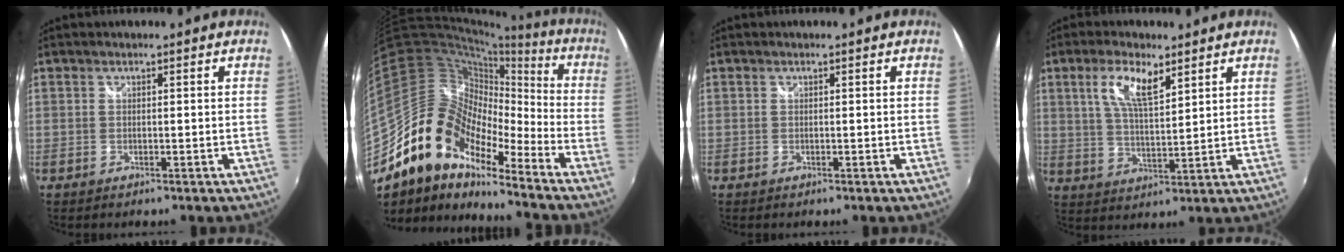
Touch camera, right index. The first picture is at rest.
{"total": 17.9, "force": [-12.1, 9.1, 9.4], "torque": [-0.165, -0.008, -0.236]}
{"total": 0.0}
{"total": 8.0, "force": [4.1, 2.6, 6.3], "torque": [-0.121, 0.005, 0.079]}